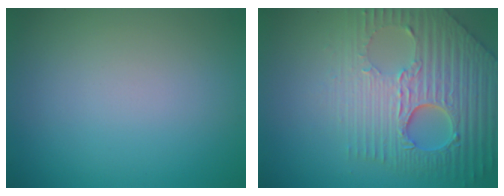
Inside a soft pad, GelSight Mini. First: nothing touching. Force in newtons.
{"total": 8.1, "press": 6.2, "slide": 5.3}